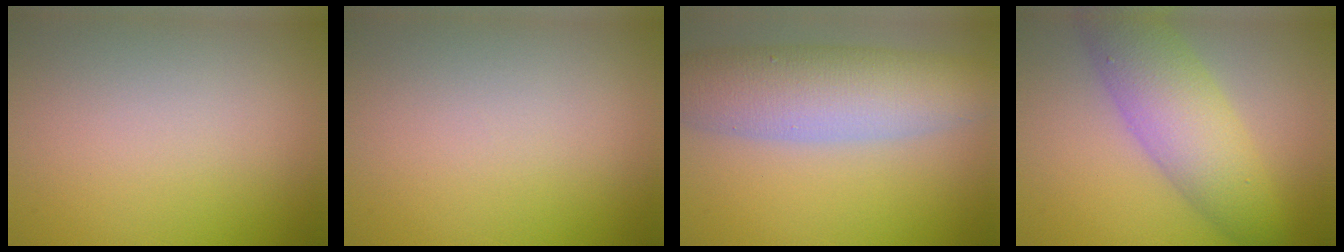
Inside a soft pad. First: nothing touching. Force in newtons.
{"total": 0.0}
{"total": 8.2, "press": 8.2, "slide": 0.4}
{"total": 6.7, "press": 6.7, "slide": 0.2}